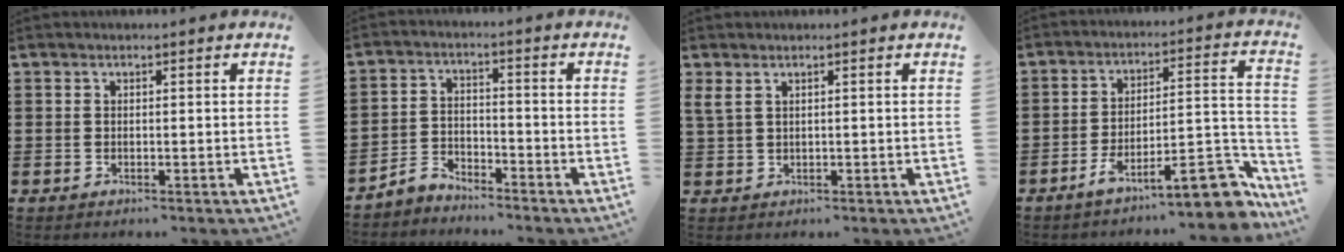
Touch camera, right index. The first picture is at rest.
{"total": 3.8, "force": [-3.8, 0.7, 0.2], "torque": [-0.016, 0.006, -0.082]}
{"total": 1.6, "force": [0.9, 0.6, 1.1], "torque": [-0.026, 0.003, 0.017]}
{"total": 12.0, "force": [-8.4, 3.3, 7.9], "torque": [-0.098, 0.018, -0.151]}